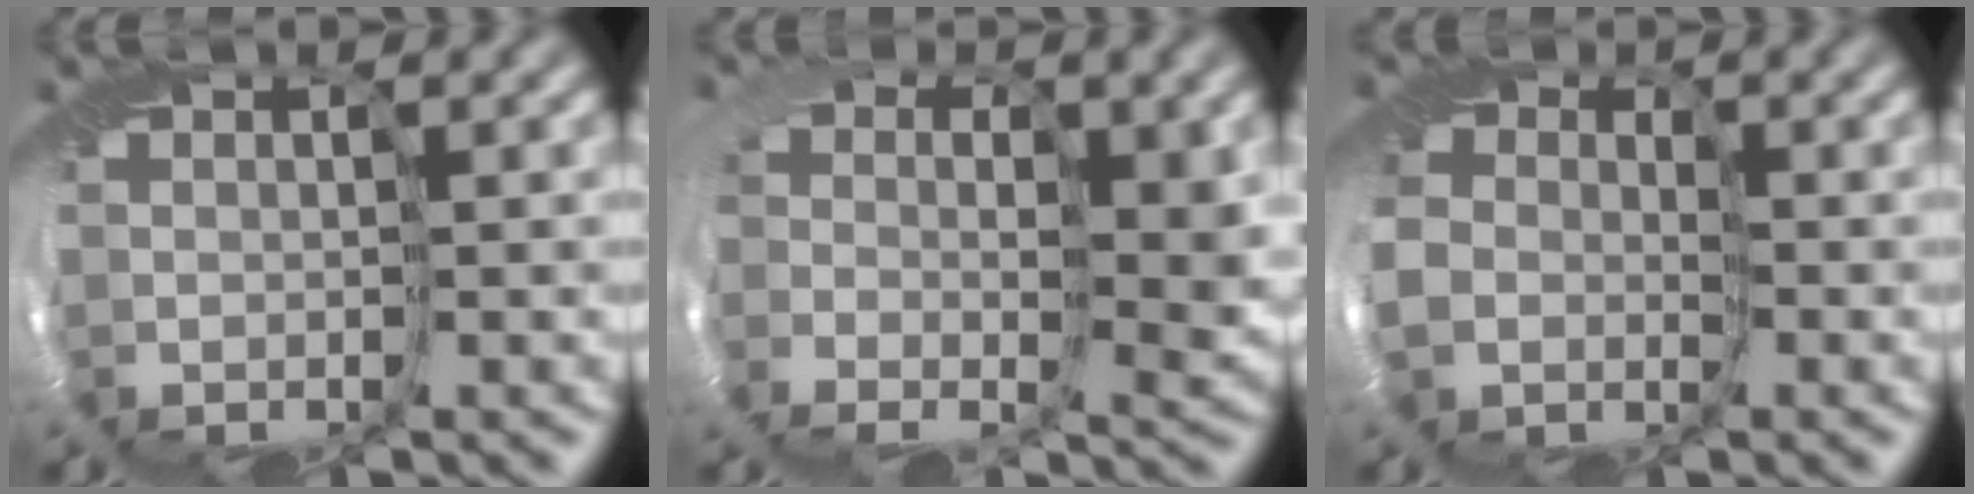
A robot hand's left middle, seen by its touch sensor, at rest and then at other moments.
{"total": 5.3, "force": [-0.5, 3.3, 4.1], "torque": [-0.053, -0.028, -0.015]}
{"total": 5.3, "force": [-1.0, 4.7, 2.2], "torque": [-0.048, -0.025, -0.036]}